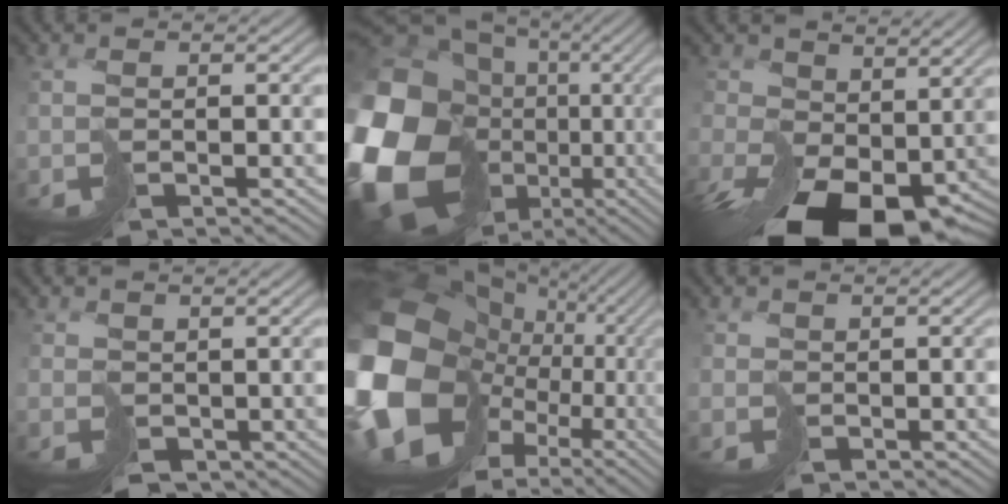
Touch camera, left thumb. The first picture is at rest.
{"total": 22.1, "force": [-1.9, 19.3, 10.6], "torque": [-0.282, -0.058, -0.031]}
{"total": 12.9, "force": [-3.5, 8.3, 9.3], "torque": [-0.192, -0.045, -0.027]}
{"total": 1.9, "force": [0.8, 1.7, 0.2], "torque": [-0.015, -0.007, 0.020]}
{"total": 22.4, "force": [1.1, 19.5, 10.9], "torque": [-0.319, -0.079, 0.037]}
{"total": 1.4, "force": [1.2, 0.4, -0.7], "torque": [0.011, 0.000, 0.031]}